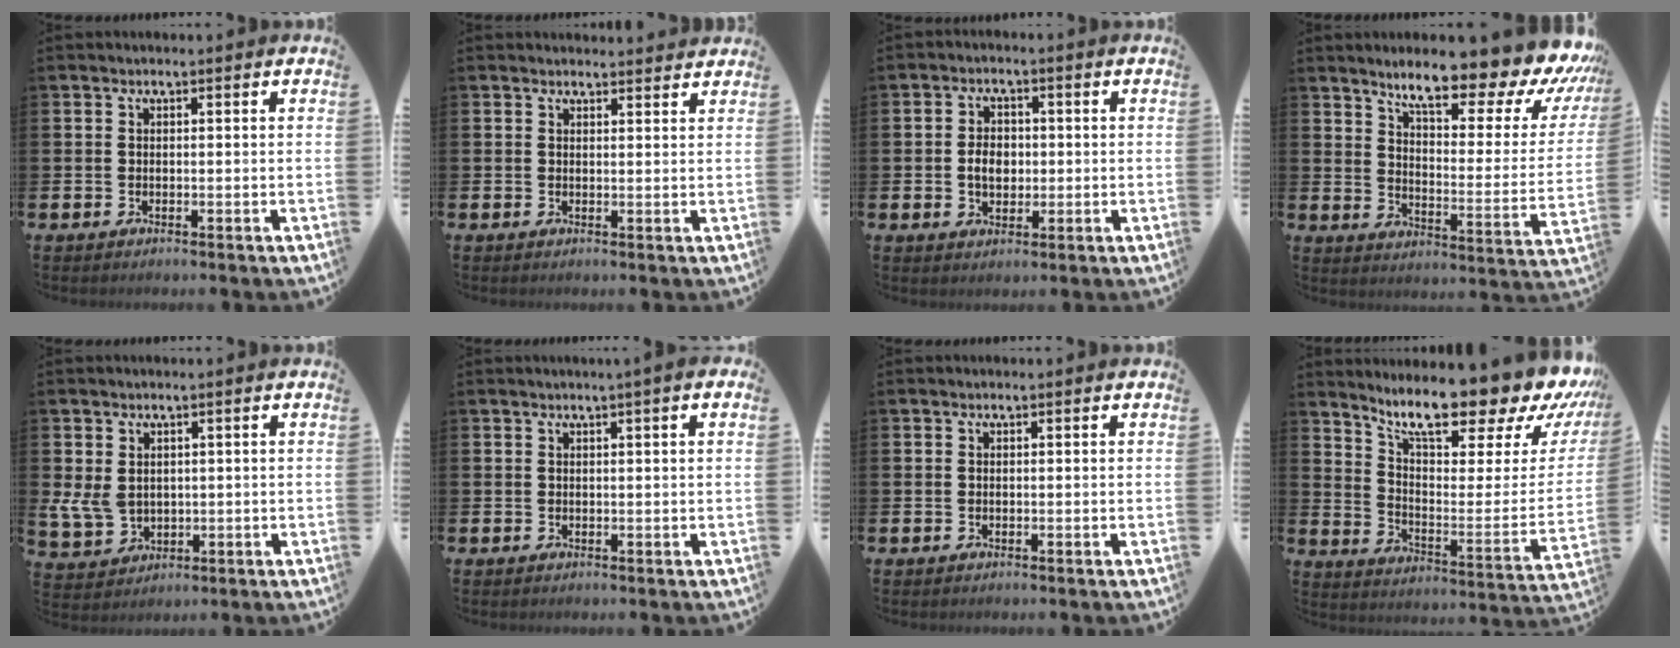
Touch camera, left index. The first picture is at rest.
{"total": 1.8, "force": [1.8, 0.1, -0.1], "torque": [0.012, -0.012, 0.030]}
{"total": 3.6, "force": [-0.2, 2.8, 2.3], "torque": [-0.033, 0.004, -0.010]}
{"total": 12.1, "force": [9.9, 3.3, 6.1], "torque": [-0.107, -0.076, 0.158]}
{"total": 3.9, "force": [1.4, 3.2, 1.8], "torque": [-0.038, 0.001, 0.026]}
{"total": 1.1, "force": [0.6, -0.3, 0.8], "torque": [-0.008, -0.003, 0.009]}
{"total": 0.0}
{"total": 12.8, "force": [11.3, 2.9, 5.1], "torque": [-0.098, -0.098, 0.184]}